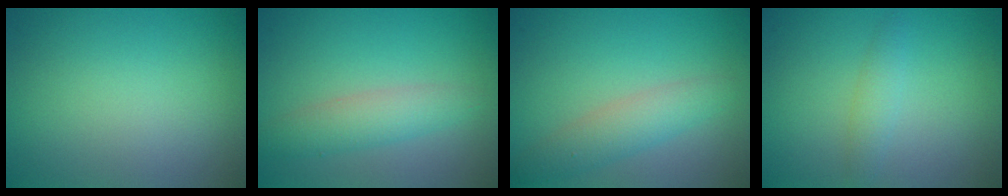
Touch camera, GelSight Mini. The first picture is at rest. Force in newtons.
{"total": 2.9, "press": 2.9, "slide": 0.1}
{"total": 2.9, "press": 2.9, "slide": 0.1}
{"total": 1.5, "press": 1.5, "slide": 0.0}